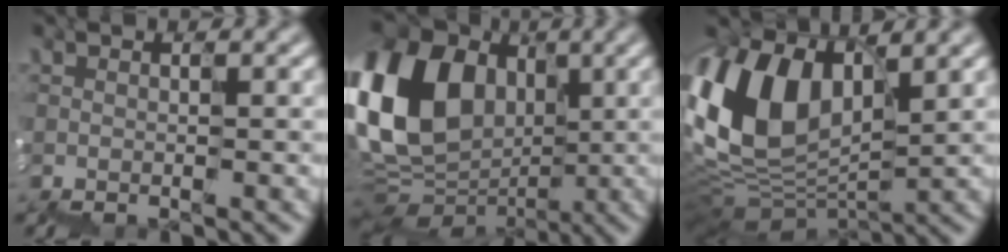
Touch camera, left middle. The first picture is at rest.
{"total": 14.2, "force": [2.8, 11.1, 8.4], "torque": [-0.195, 0.017, 0.055]}
{"total": 9.7, "force": [3.6, 6.1, 6.7], "torque": [-0.193, 0.010, 0.069]}